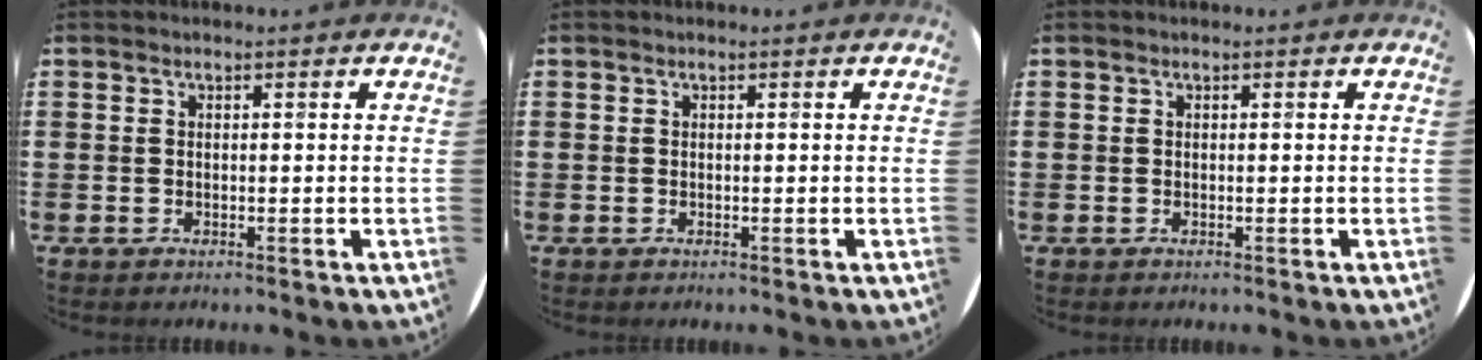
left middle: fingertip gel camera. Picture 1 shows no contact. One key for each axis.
{"total": 0.0}
{"total": 0.0}